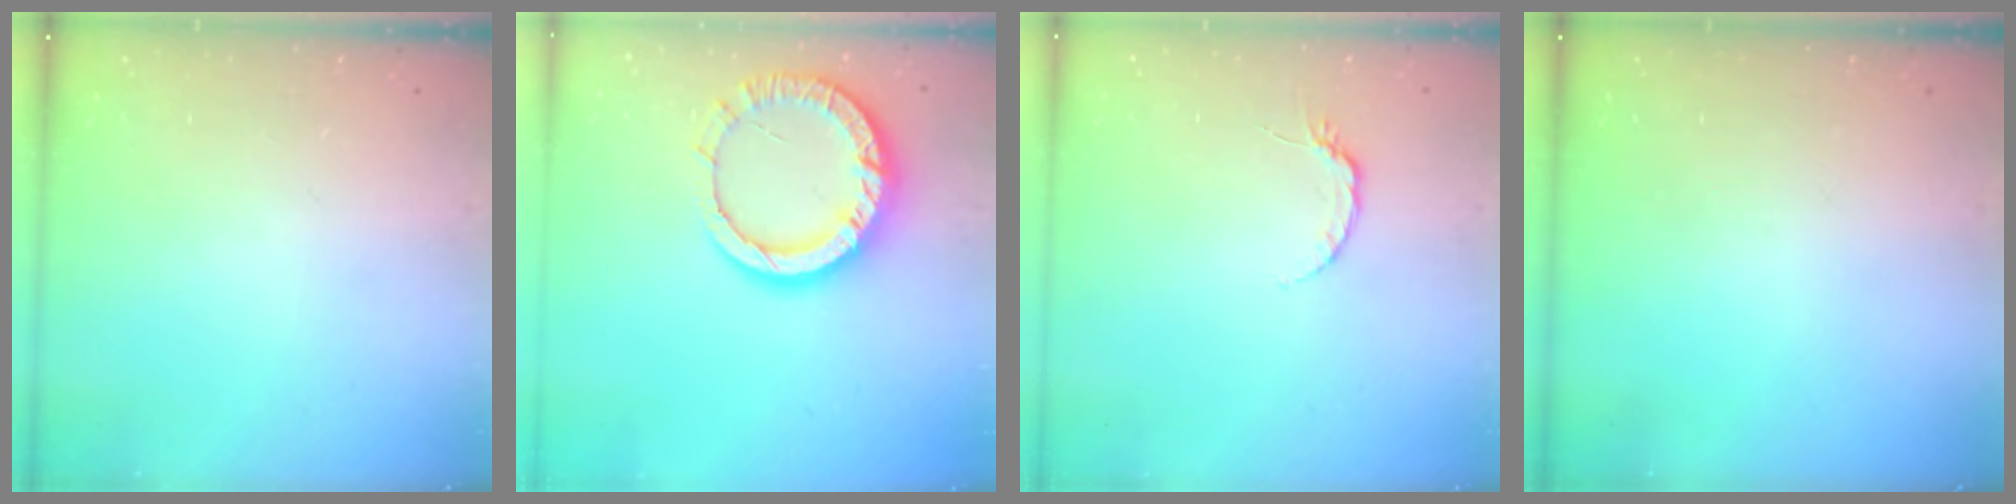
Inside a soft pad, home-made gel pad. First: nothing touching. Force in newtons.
{"total": 13.0, "press": 12.9, "slide": 1.3}
{"total": 5.3, "press": 5.2, "slide": 0.6}
{"total": 0.0}